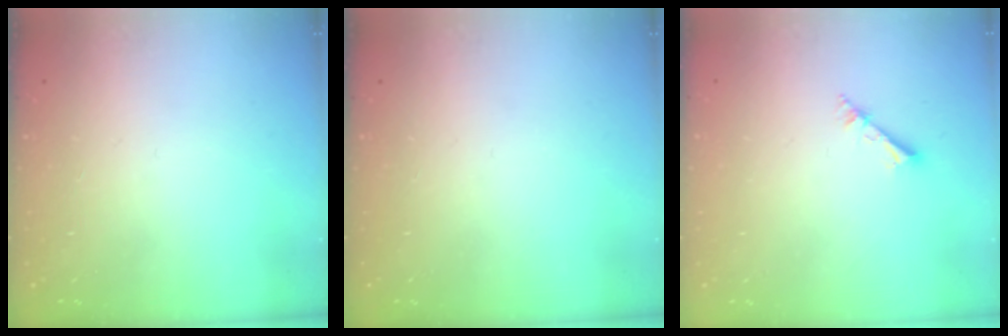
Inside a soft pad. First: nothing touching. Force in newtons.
{"total": 0.0}
{"total": 2.6, "press": 2.6, "slide": 0.3}